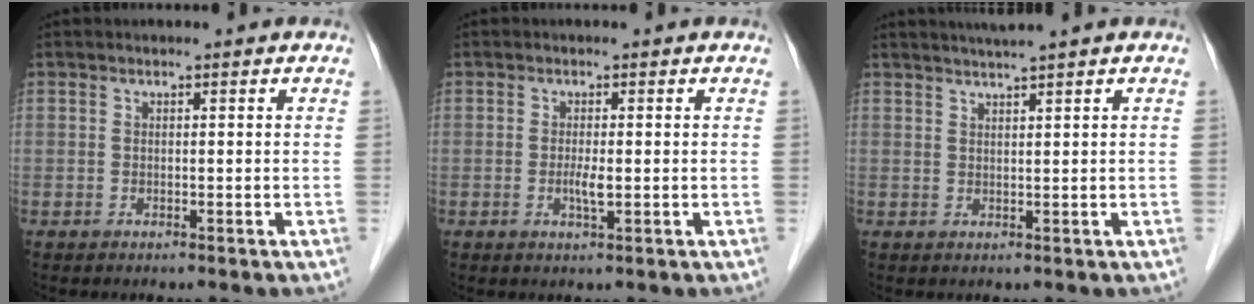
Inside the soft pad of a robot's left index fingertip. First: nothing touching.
{"total": 1.7, "force": [-0.3, 0.2, 1.7], "torque": [-0.036, -0.005, -0.002]}
{"total": 3.1, "force": [2.7, -1.1, 1.3], "torque": [-0.017, 0.007, 0.051]}